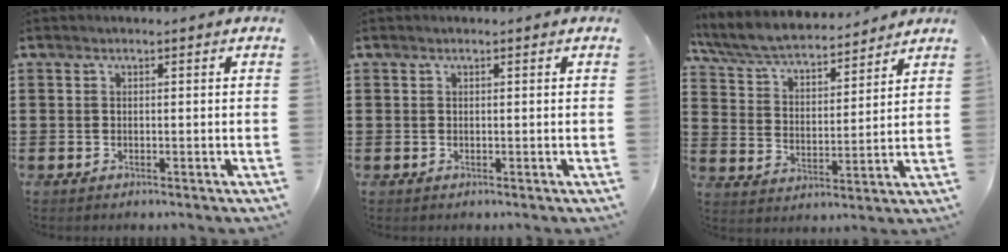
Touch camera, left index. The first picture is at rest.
{"total": 0.0}
{"total": 6.3, "force": [5.9, 0.9, 2.1], "torque": [-0.068, -0.032, 0.100]}